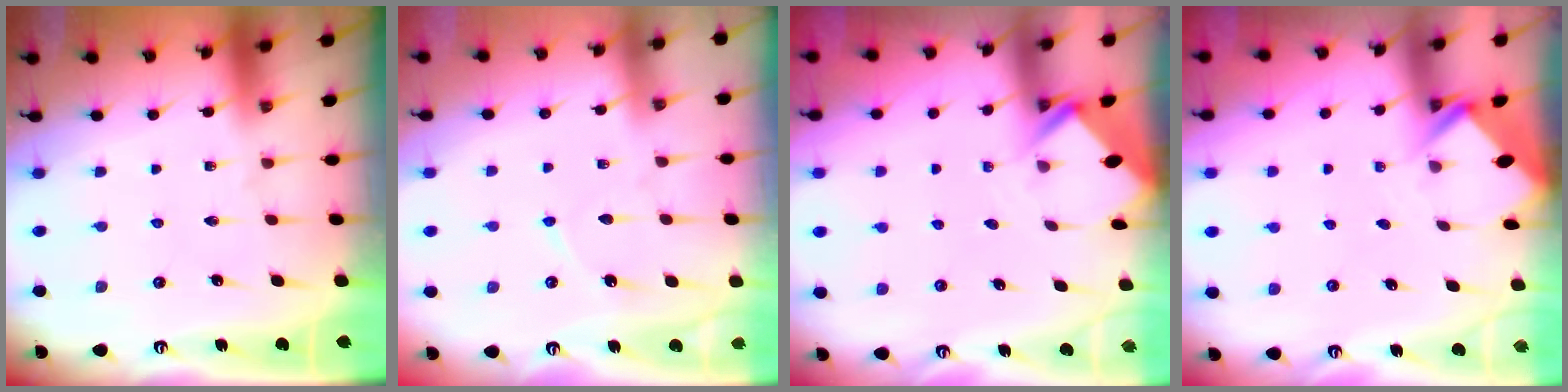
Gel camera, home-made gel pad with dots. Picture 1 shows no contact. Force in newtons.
{"total": 4.0, "press": 4.0, "slide": 0.4}
{"total": 2.7, "press": 2.7, "slide": 0.2}
{"total": 2.5, "press": 2.5, "slide": 0.2}